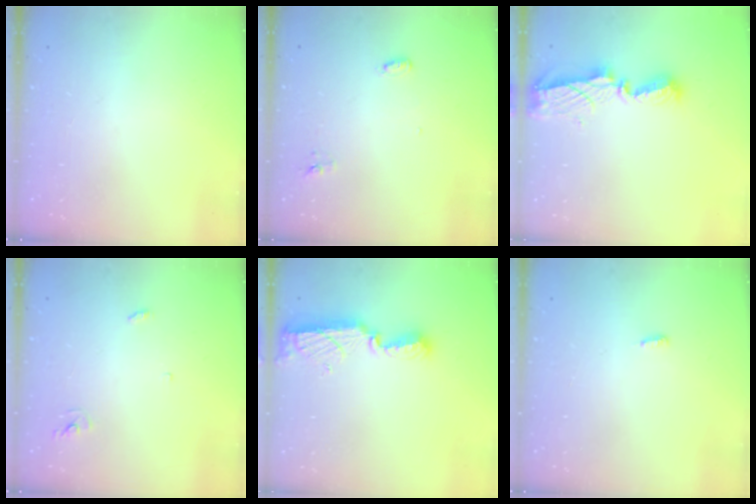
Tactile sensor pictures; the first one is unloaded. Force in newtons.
{"total": 3.6, "press": 3.5, "slide": 0.9}
{"total": 8.5, "press": 8.5, "slide": 0.3}
{"total": 2.9, "press": 2.9, "slide": 0.2}
{"total": 8.5, "press": 8.4, "slide": 0.8}
{"total": 3.6, "press": 3.4, "slide": 1.0}